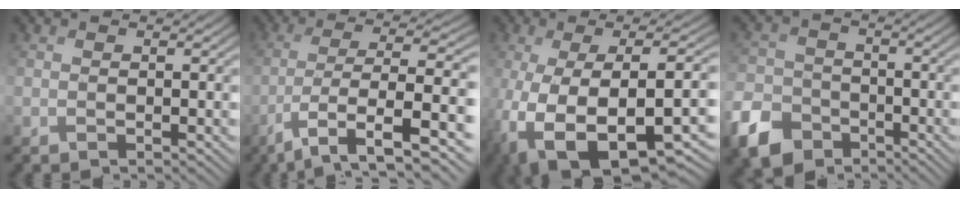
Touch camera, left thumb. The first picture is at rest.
{"total": 9.5, "force": [-2.5, 3.7, 8.4], "torque": [-0.160, -0.008, -0.045]}
{"total": 15.7, "force": [-6.1, 7.2, 12.5], "torque": [-0.258, -0.045, -0.071]}
{"total": 8.1, "force": [-4.9, 5.6, 3.0], "torque": [-0.082, -0.017, -0.112]}